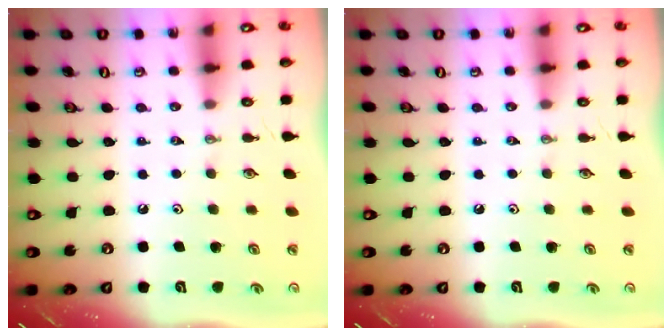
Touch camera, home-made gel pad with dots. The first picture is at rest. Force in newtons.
{"total": 0.0}